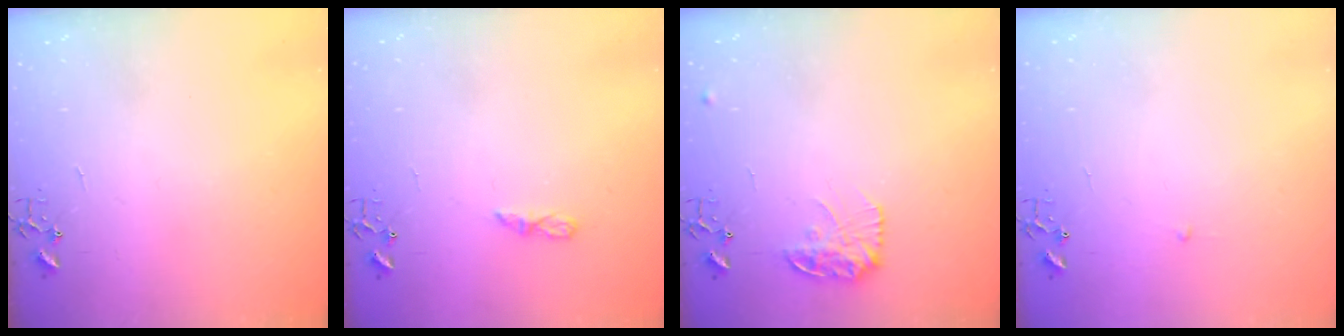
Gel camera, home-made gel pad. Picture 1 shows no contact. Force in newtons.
{"total": 5.3, "press": 5.3, "slide": 0.7}
{"total": 12.3, "press": 12.3, "slide": 0.5}
{"total": 2.3, "press": 2.3, "slide": 0.3}